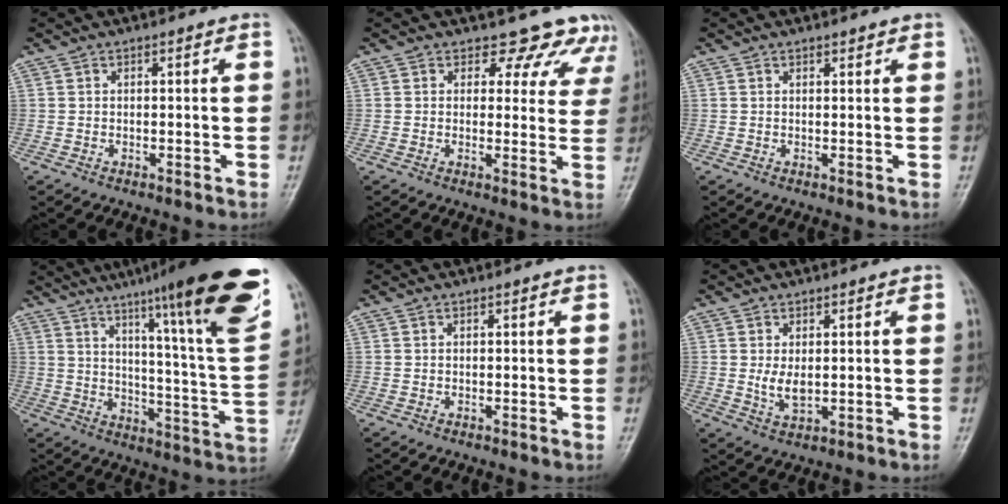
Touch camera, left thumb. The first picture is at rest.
{"total": 9.5, "force": [8.1, 4.9, 0.7], "torque": [0.051, -0.039, 0.064]}
{"total": 1.0, "force": [0.9, 0.3, 0.4], "torque": [-0.002, -0.004, 0.010]}
{"total": 25.6, "force": [16.0, 1.9, 19.8], "torque": [-0.267, -0.070, 0.230]}
{"total": 0.0}
{"total": 3.6, "force": [0.5, 1.9, 2.9], "torque": [-0.049, -0.012, 0.017]}